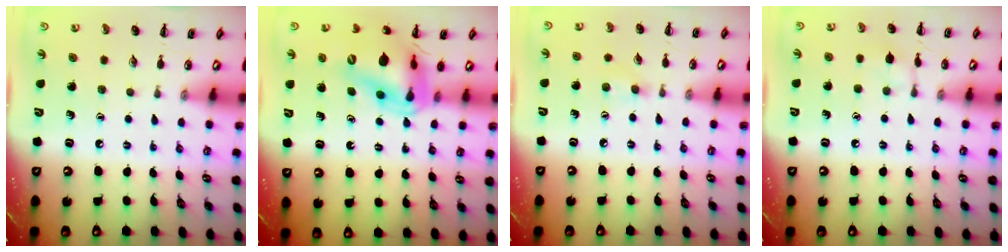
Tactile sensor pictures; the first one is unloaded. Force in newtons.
{"total": 15.6, "press": 14.9, "slide": 4.5}
{"total": 4.5, "press": 4.1, "slide": 1.7}
{"total": 7.1, "press": 6.9, "slide": 1.9}